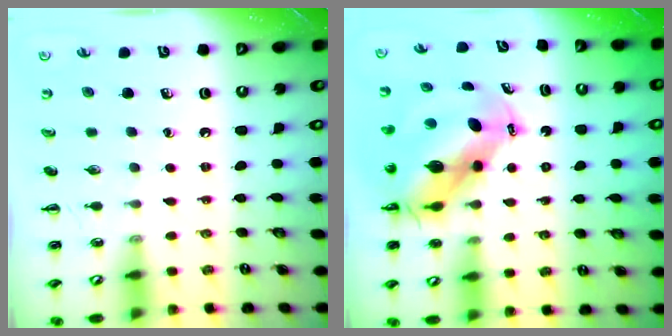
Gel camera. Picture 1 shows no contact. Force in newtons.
{"total": 12.4, "press": 11.7, "slide": 3.9}